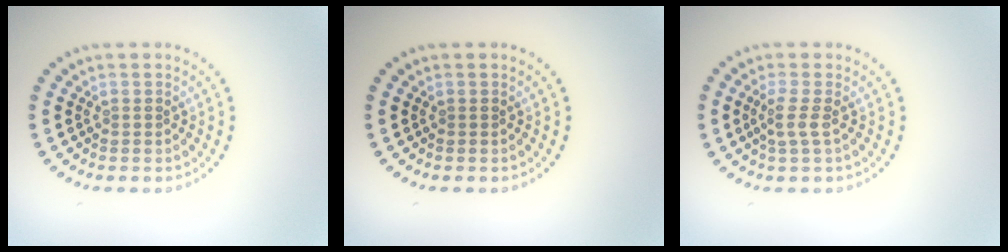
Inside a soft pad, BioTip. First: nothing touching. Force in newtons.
{"total": 0.0}
{"total": 1.6, "press": 1.3, "slide": 1.0}